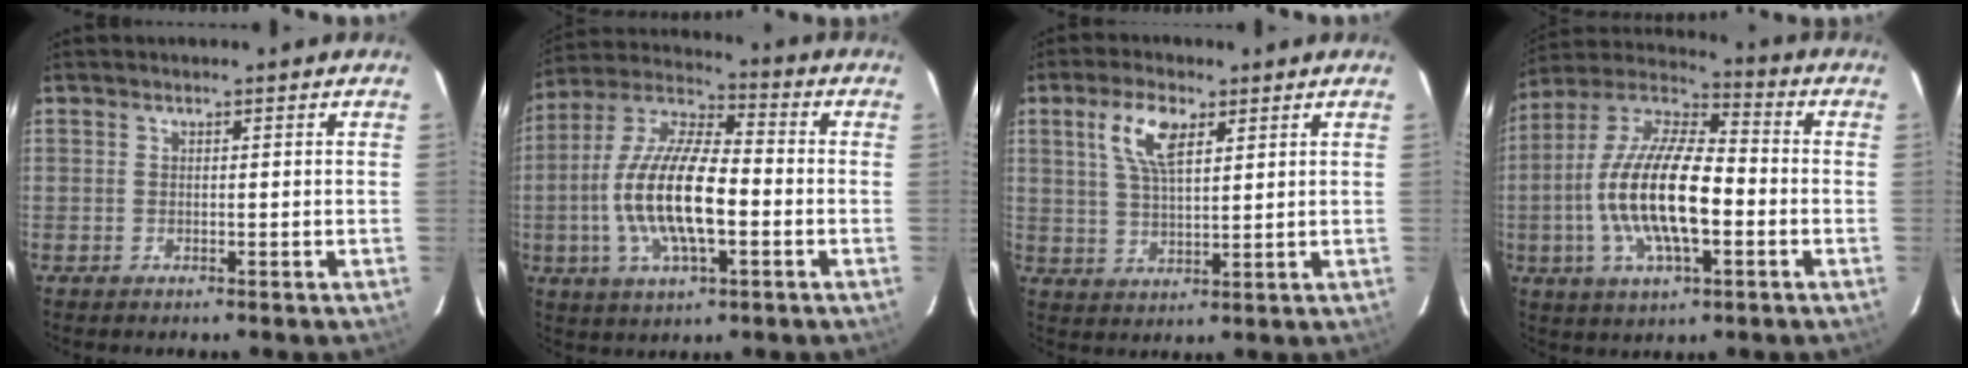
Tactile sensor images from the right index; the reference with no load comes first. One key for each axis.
{"total": 16.9, "fx": -3.2, "fy": 5.9, "fz": 15.5, "tx": -0.310, "ty": -0.001, "tz": -0.065}
{"total": 7.5, "fx": 3.4, "fy": 3.0, "fz": 5.9, "tx": -0.118, "ty": 0.012, "tz": 0.068}
{"total": 18.3, "fx": -3.5, "fy": 6.6, "fz": 16.7, "tx": -0.332, "ty": -0.002, "tz": -0.072}